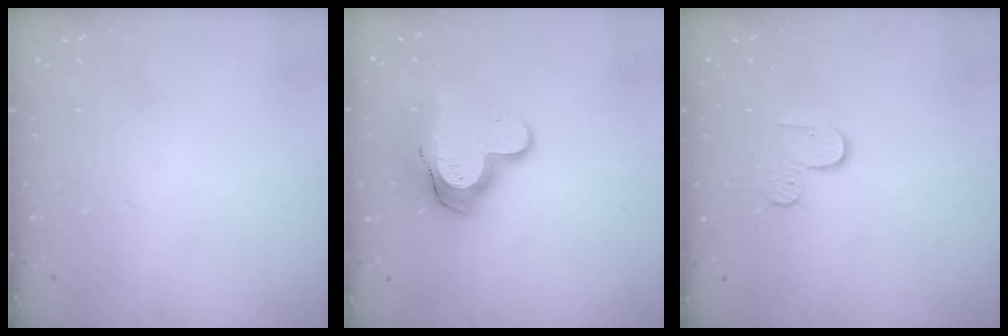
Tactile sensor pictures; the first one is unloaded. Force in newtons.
{"total": 13.3, "press": 13.3, "slide": 1.1}
{"total": 3.8, "press": 3.8, "slide": 0.4}